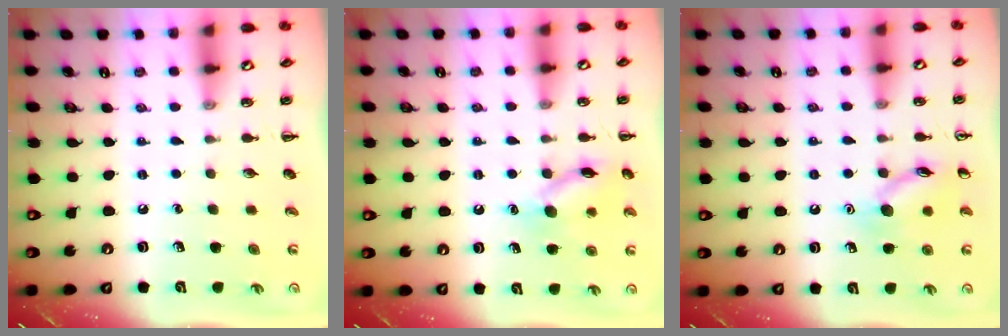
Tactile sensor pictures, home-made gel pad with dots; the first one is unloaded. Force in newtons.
{"total": 12.0, "press": 12.0, "slide": 0.6}
{"total": 10.7, "press": 10.6, "slide": 0.6}